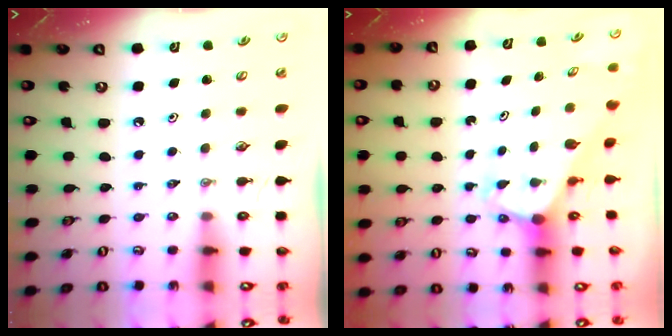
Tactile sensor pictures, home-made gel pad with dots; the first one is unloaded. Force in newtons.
{"total": 4.5, "press": 4.5, "slide": 0.4}